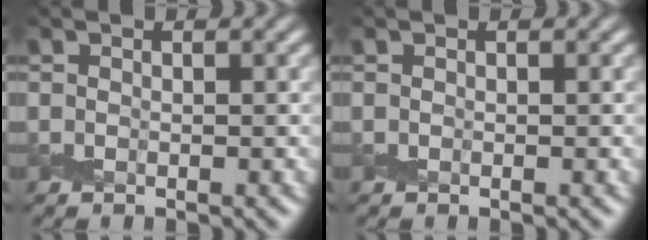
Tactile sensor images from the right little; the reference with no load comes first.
{"total": 0.0}